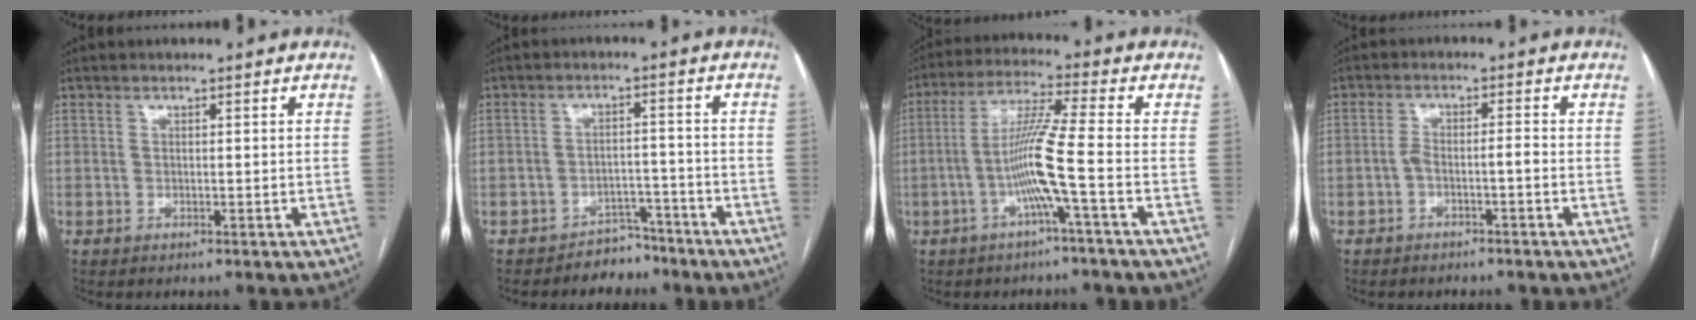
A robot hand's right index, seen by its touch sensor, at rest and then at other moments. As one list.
[{"total": 4.4, "force": [-3.6, 2.5, -0.1], "torque": [0.009, 0.016, -0.051]}, {"total": 8.7, "force": [-2.6, -1.5, 8.1], "torque": [-0.163, 0.008, -0.052]}, {"total": 2.7, "force": [-1.3, 0.5, 2.3], "torque": [-0.043, 0.014, -0.019]}]